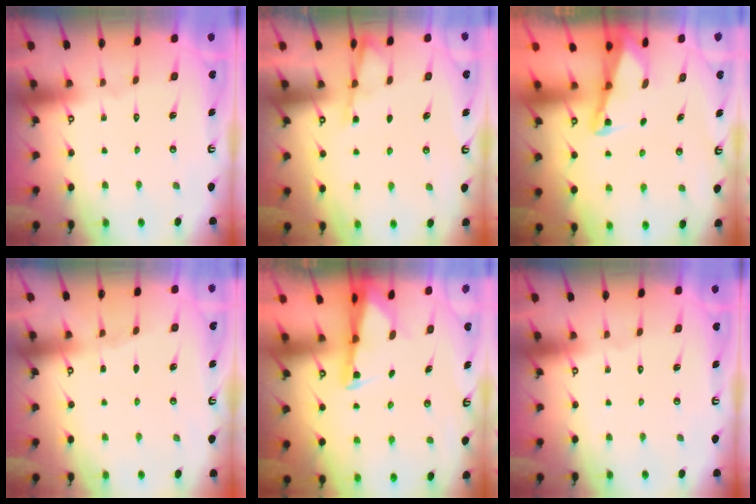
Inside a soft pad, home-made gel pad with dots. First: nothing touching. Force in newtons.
{"total": 3.5, "press": 3.4, "slide": 0.4}
{"total": 2.1, "press": 2.1, "slide": 0.3}
{"total": 2.9, "press": 2.9, "slide": 0.4}
{"total": 2.5, "press": 2.4, "slide": 0.5}
{"total": 0.0}